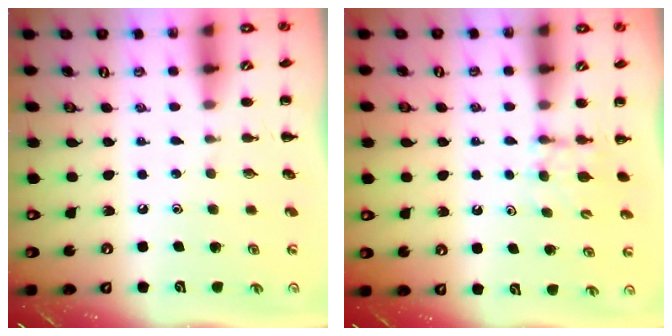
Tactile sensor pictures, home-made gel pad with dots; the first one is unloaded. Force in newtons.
{"total": 4.9, "press": 4.7, "slide": 1.4}